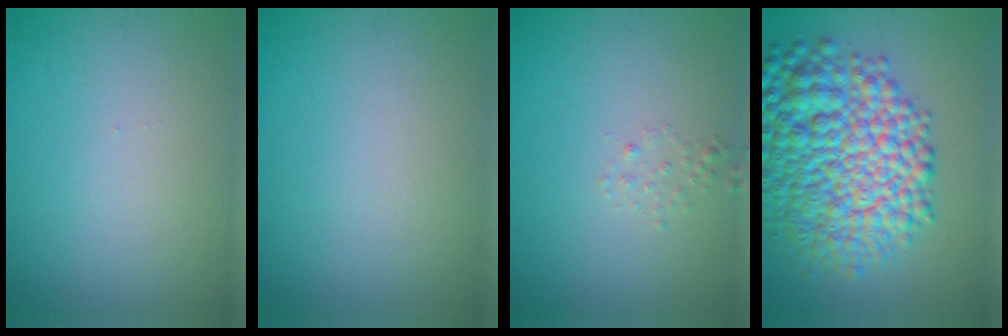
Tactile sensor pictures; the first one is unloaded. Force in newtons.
{"total": 0.0}
{"total": 0.8, "press": 0.8, "slide": 0.1}
{"total": 12.2, "press": 12.2, "slide": 0.1}